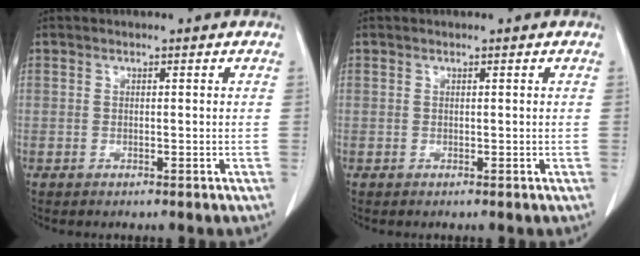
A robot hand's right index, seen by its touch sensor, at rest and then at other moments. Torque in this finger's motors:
{"motor_torque": [0.00, 0.00, 0.00, 0.00]}